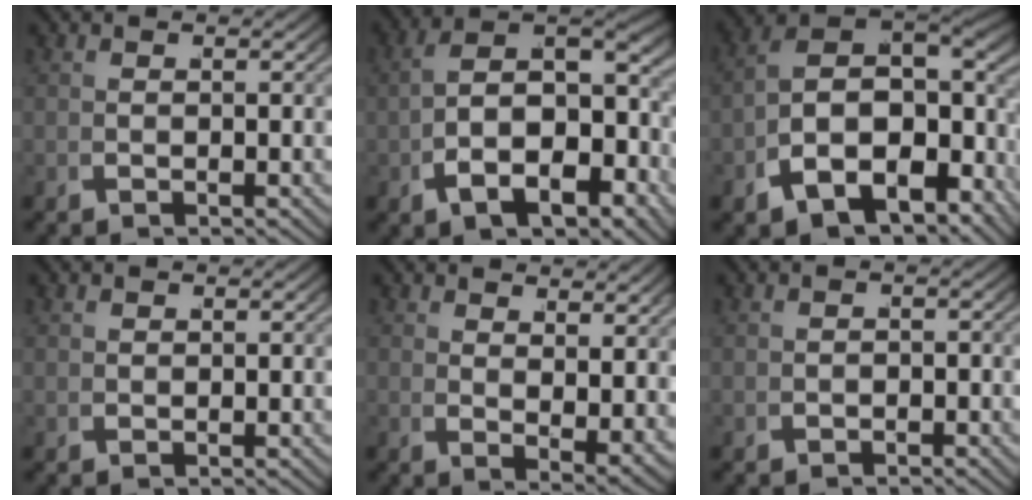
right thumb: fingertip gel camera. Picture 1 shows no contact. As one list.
[{"total": 11.5, "force": [-0.5, 7.5, 8.8], "torque": [-0.157, -0.022, -0.003]}, {"total": 13.4, "force": [-1.3, 9.2, 9.7], "torque": [-0.186, -0.040, -0.011]}, {"total": 0.7, "force": [0.7, 0.0, 0.0], "torque": [0.004, 0.001, 0.018]}, {"total": 3.8, "force": [1.7, 1.4, 3.1], "torque": [-0.040, -0.014, 0.041]}, {"total": 0.7, "force": [-0.5, 0.4, 0.2], "torque": [-0.002, -0.005, -0.006]}]